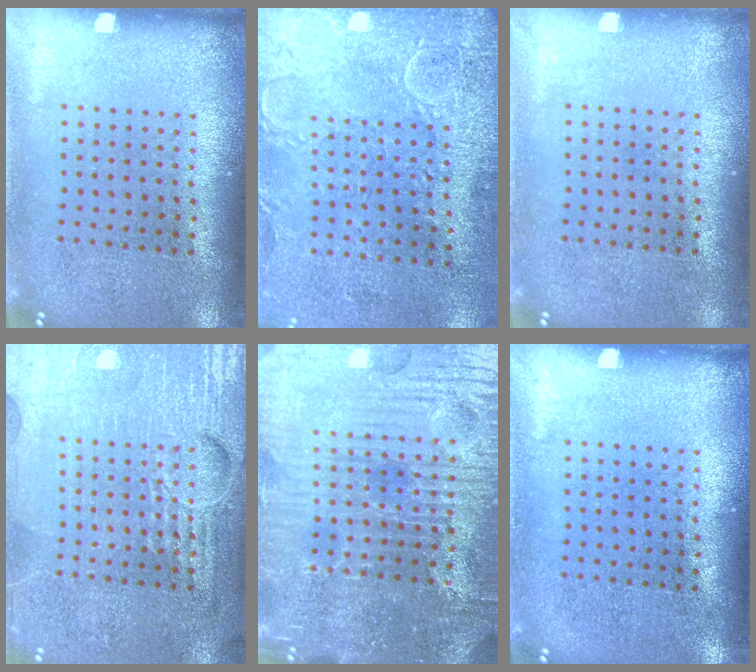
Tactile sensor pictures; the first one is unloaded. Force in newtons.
{"total": 2.9, "press": 2.4, "slide": 1.6}
{"total": 0.0}
{"total": 6.5, "press": 6.5, "slide": 0.8}
{"total": 5.6, "press": 5.3, "slide": 1.8}
{"total": 0.0}